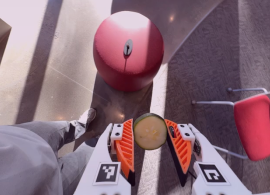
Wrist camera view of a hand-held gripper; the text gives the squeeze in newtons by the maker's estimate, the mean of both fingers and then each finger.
{"total": 9.0, "left": 8.8, "right": 9.2}